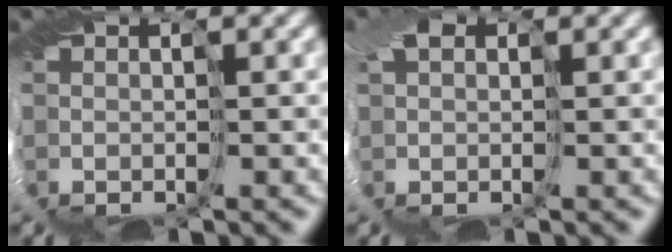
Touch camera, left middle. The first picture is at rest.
{"total": 0.7, "force": [0.1, 0.7, 0.2], "torque": [-0.038, 0.002, 0.017]}